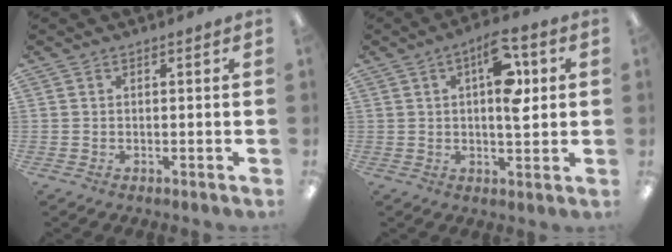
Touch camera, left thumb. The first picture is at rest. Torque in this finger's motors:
{"motor_torque": [1.06, 0.47, -0.36, 0.06, 0.06]}